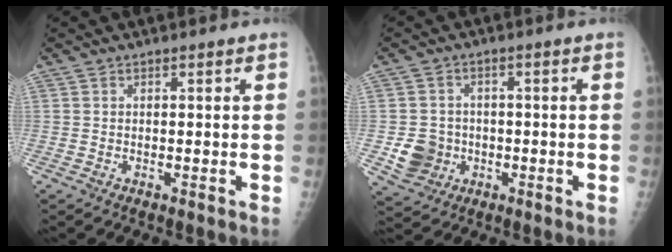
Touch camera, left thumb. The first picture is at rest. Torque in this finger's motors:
{"motor_torque": [-0.04, 0.07, 0.29, 0.17, 0.07]}